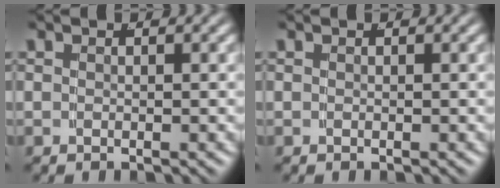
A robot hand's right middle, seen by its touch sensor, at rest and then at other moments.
{"total": 0.0}